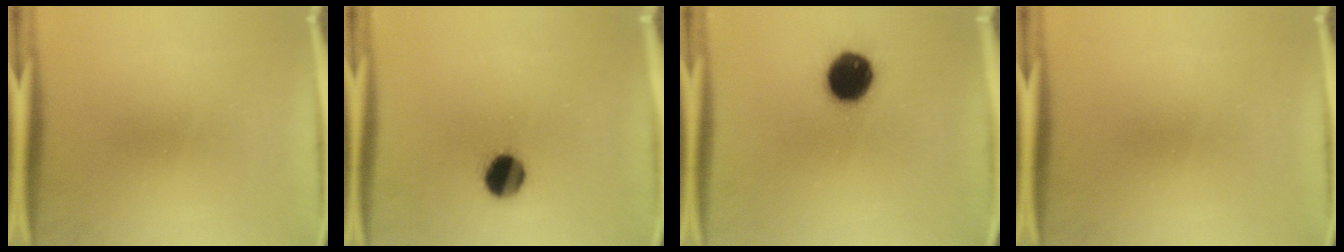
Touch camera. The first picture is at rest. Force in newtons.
{"total": 8.3}
{"total": 12.5}
{"total": 0.0}